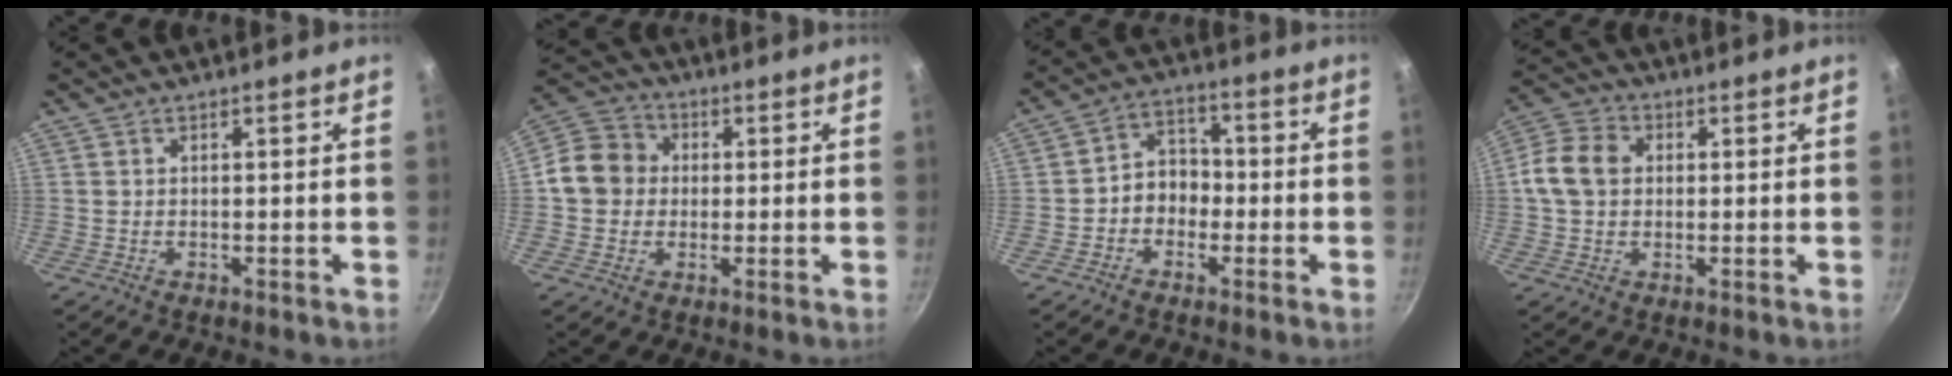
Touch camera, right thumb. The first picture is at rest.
{"total": 9.6, "force": [0.3, 8.6, 4.2], "torque": [-0.046, 0.019, -0.016]}
{"total": 6.8, "force": [-1.6, 5.5, 3.6], "torque": [-0.016, 0.029, -0.037]}
{"total": 8.6, "force": [0.8, 6.8, 5.3], "torque": [-0.086, 0.016, -0.001]}